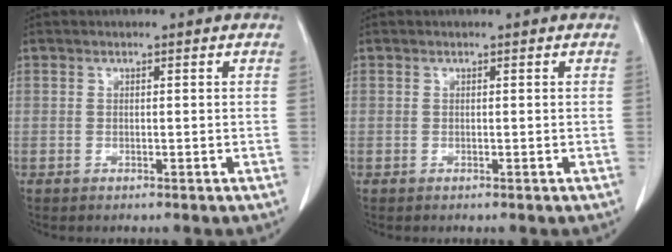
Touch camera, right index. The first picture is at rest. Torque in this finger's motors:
{"motor_torque": [0.00, 0.00, 0.00, 0.00]}